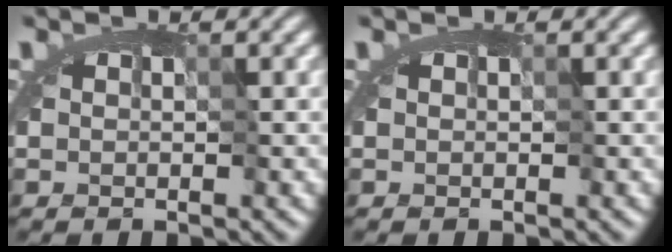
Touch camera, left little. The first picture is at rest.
{"total": 0.0}